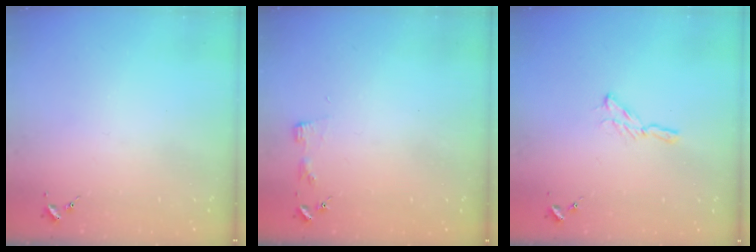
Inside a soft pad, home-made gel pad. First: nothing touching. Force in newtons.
{"total": 2.9, "press": 2.9, "slide": 0.3}
{"total": 5.3, "press": 5.3, "slide": 0.5}